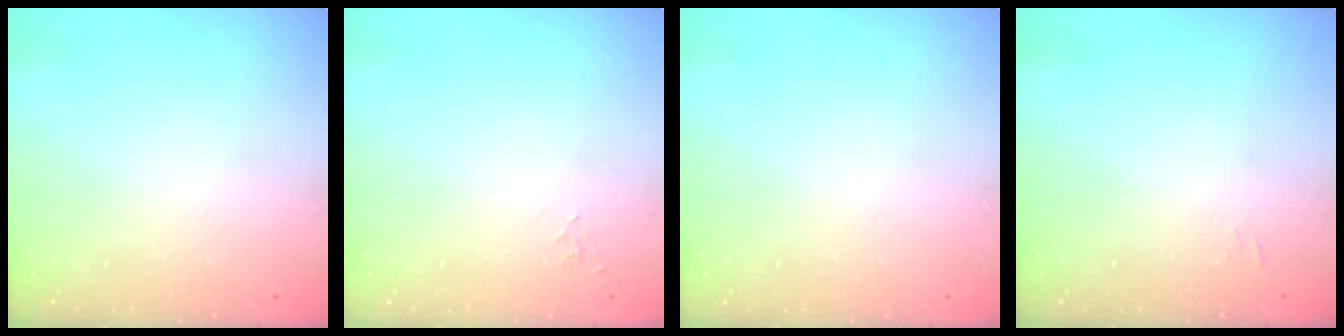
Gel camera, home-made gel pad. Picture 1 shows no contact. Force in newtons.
{"total": 5.2, "press": 5.2, "slide": 0.4}
{"total": 0.0}
{"total": 4.5, "press": 4.4, "slide": 0.9}